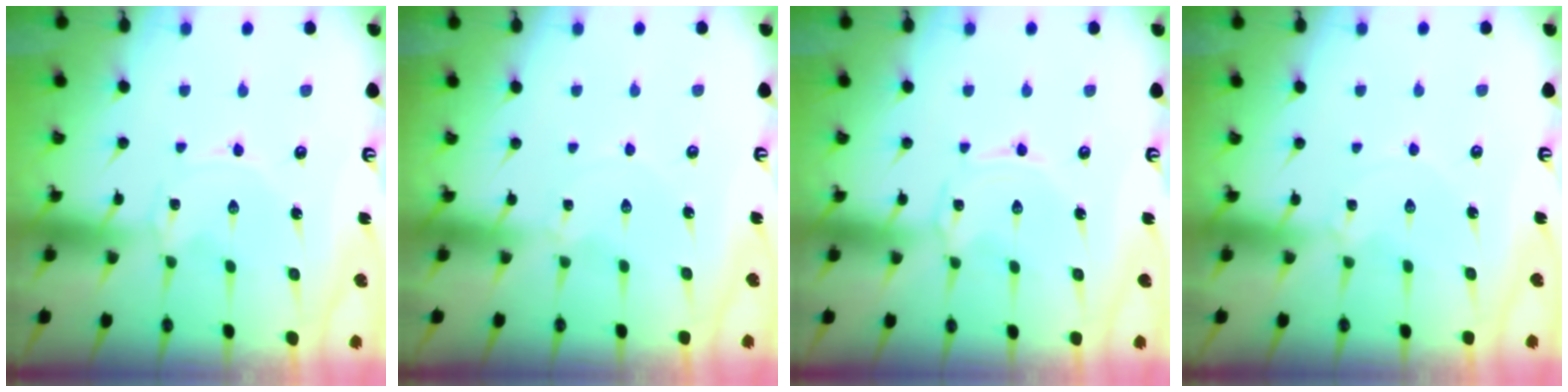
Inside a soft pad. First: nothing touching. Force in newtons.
{"total": 0.0}
{"total": 0.5, "press": 0.5, "slide": 0.1}
{"total": 1.1, "press": 1.0, "slide": 0.4}